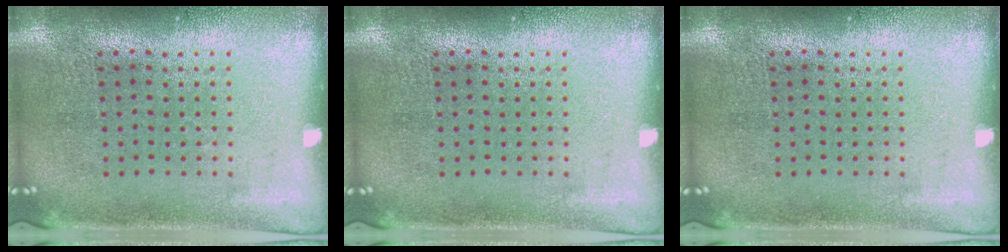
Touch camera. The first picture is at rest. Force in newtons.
{"total": 0.0}
{"total": 0.0}